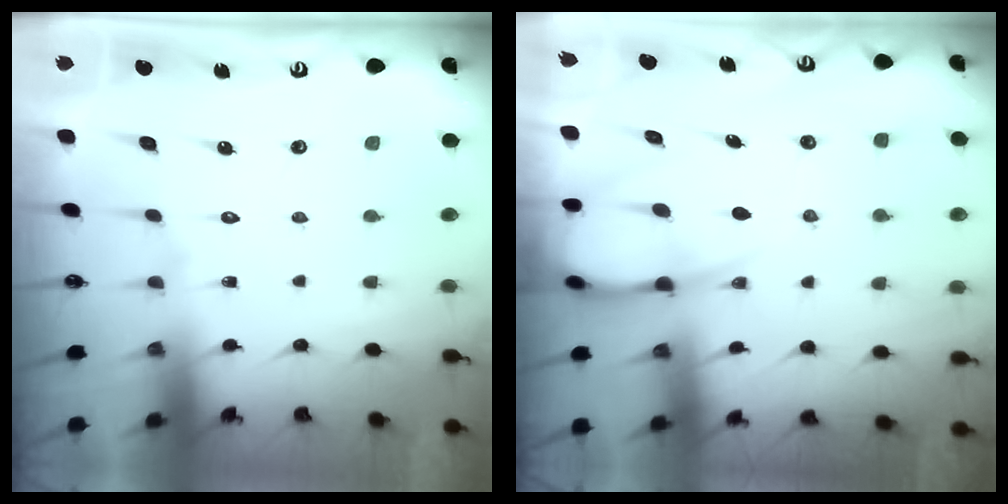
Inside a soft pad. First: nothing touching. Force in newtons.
{"total": 10.2, "press": 10.1, "slide": 1.2}